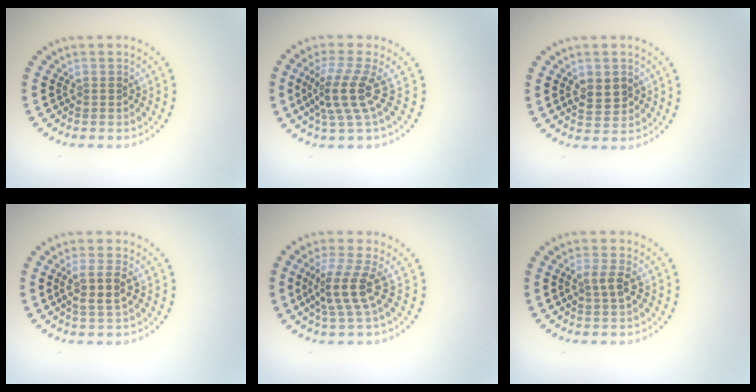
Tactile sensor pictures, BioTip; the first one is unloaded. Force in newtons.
{"total": 3.8, "press": 2.7, "slide": 2.7}
{"total": 2.4, "press": 2.4, "slide": 0.2}
{"total": 2.7, "press": 2.5, "slide": 1.1}
{"total": 3.5, "press": 2.6, "slide": 2.3}
{"total": 2.0, "press": 2.0, "slide": 0.5}